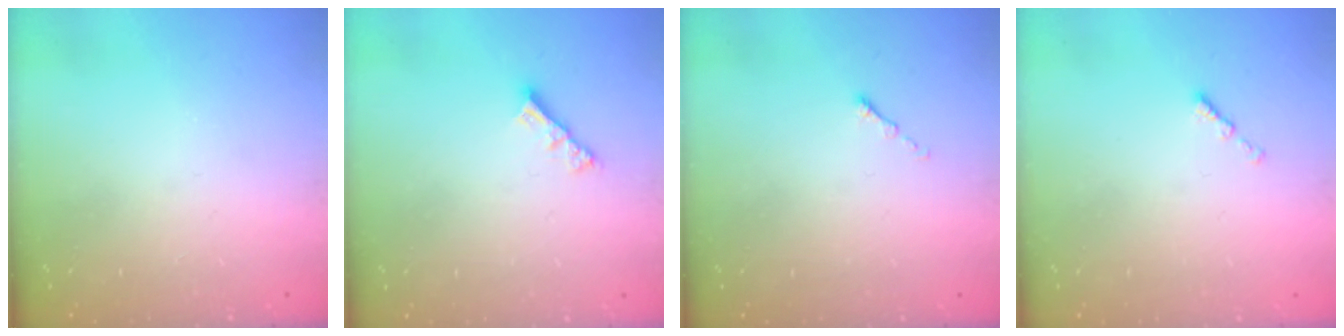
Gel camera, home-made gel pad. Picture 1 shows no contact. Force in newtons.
{"total": 3.5, "press": 3.5, "slide": 0.2}
{"total": 0.0}
{"total": 0.0}